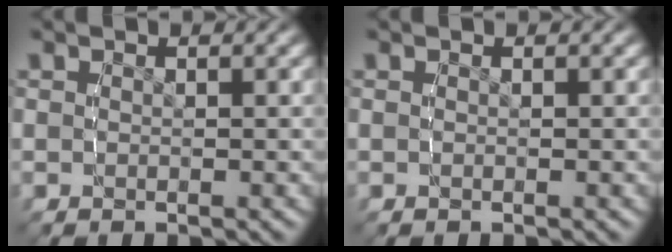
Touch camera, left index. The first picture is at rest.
{"total": 0.0}